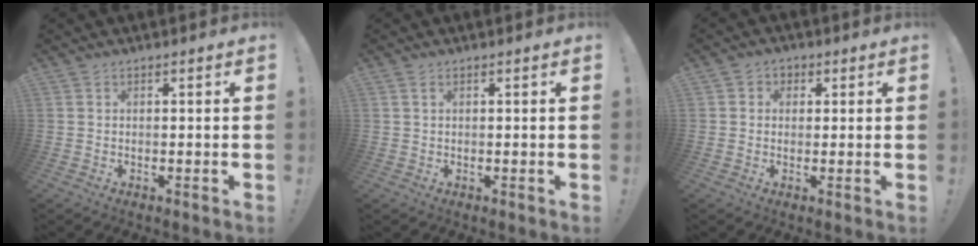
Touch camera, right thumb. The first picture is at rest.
{"total": 1.1, "force": [0.5, 0.4, 0.8], "torque": [-0.012, 0.000, 0.008]}
{"total": 2.8, "force": [0.0, 2.6, 1.0], "torque": [-0.010, 0.004, -0.001]}